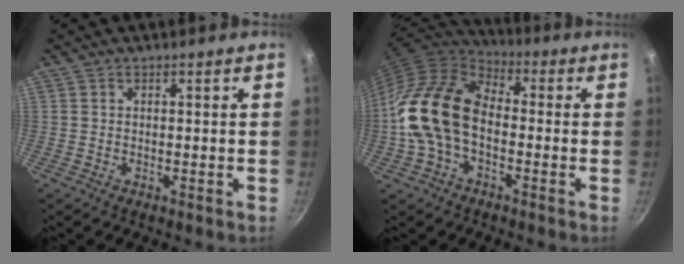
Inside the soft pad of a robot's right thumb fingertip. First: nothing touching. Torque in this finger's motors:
{"motor_torque": [2.51, 2.50, 1.50, -1.26, 0.38]}